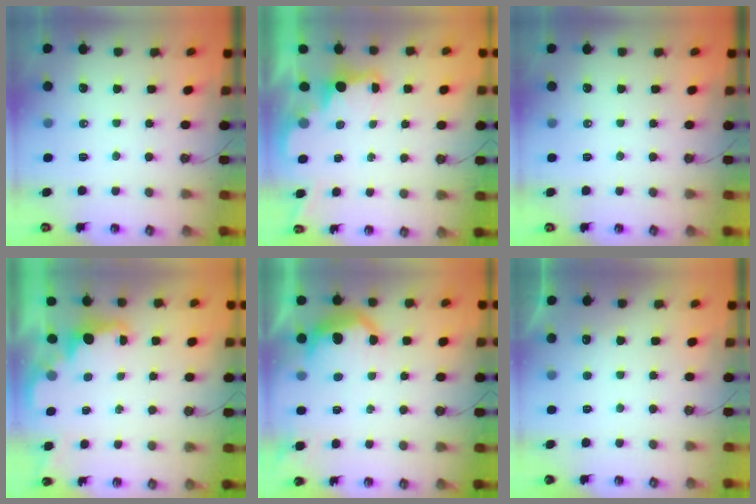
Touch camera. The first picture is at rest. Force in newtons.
{"total": 2.1, "press": 2.0, "slide": 0.7}
{"total": 0.0}
{"total": 2.2, "press": 2.1, "slide": 0.7}
{"total": 10.1, "press": 10.1, "slide": 0.5}
{"total": 2.8, "press": 2.6, "slide": 1.0}